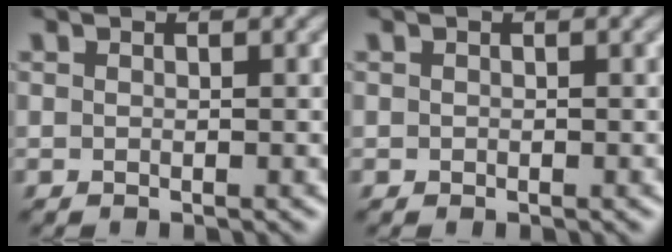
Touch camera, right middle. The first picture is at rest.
{"total": 0.0}